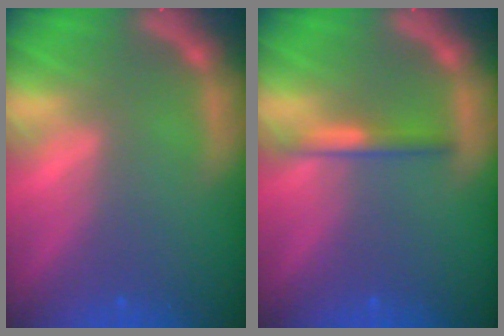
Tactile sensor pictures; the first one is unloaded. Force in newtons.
{"total": 1.9}